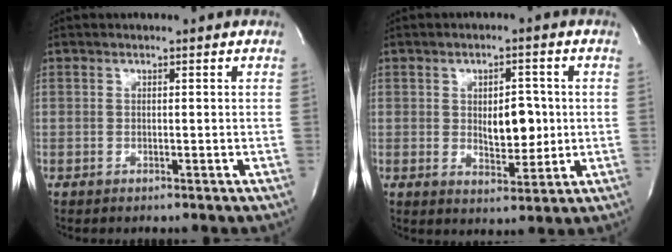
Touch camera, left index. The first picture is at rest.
{"total": 5.9, "force": [0.0, 3.2, 4.9], "torque": [-0.061, -0.002, 0.005]}